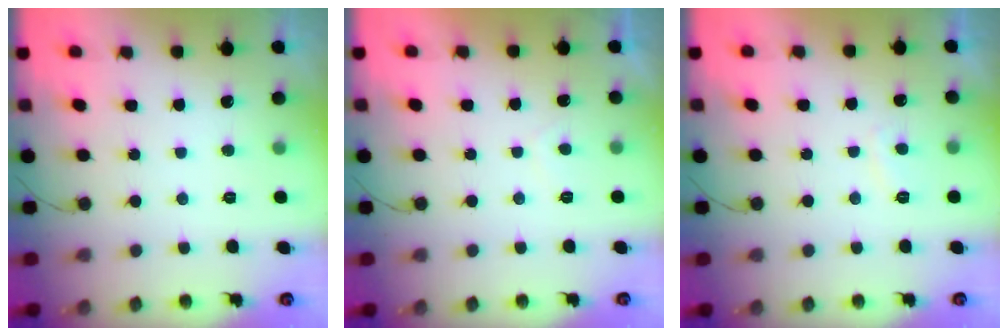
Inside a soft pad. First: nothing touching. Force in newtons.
{"total": 1.1, "press": 1.0, "slide": 0.5}
{"total": 2.8, "press": 2.7, "slide": 0.7}